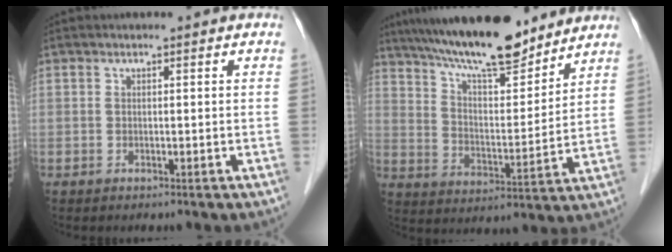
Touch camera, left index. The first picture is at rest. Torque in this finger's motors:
{"motor_torque": [1.01, -1.13, 0.80, 0.11]}